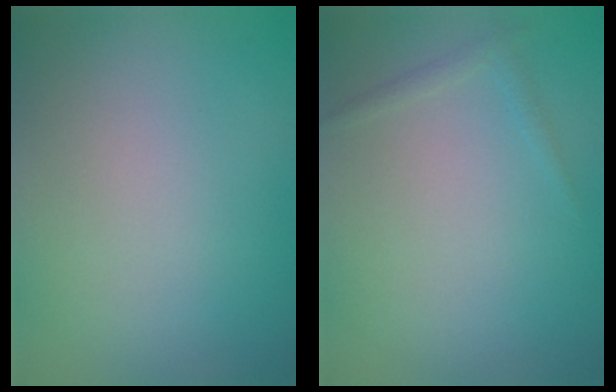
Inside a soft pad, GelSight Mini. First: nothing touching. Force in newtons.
{"total": 0.8, "press": 0.8, "slide": 0.1}